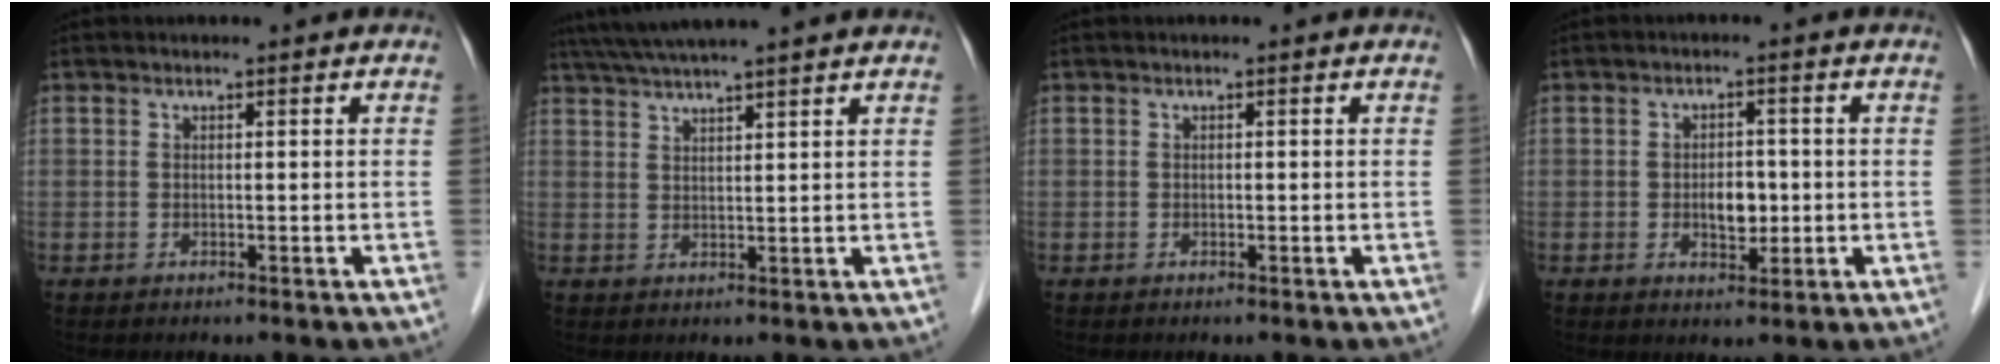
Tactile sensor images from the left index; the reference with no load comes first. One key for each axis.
{"total": 10.7, "fx": 9.2, "fy": -0.6, "fz": 5.4, "tx": -0.094, "ty": 0.040, "tz": 0.133}
{"total": 0.0}
{"total": 3.8, "fx": -0.5, "fy": 2.3, "fz": 3.0, "tx": -0.046, "ty": 0.004, "tz": -0.003}